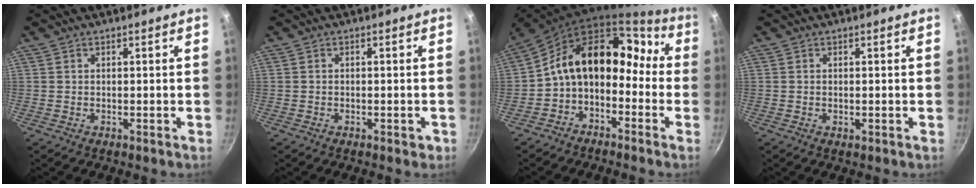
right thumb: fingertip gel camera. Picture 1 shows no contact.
{"total": 1.5, "force": [-0.7, 0.8, 1.0], "torque": [-0.015, 0.006, -0.006]}
{"total": 15.3, "force": [-2.8, 11.0, 10.2], "torque": [-0.129, 0.088, -0.073]}
{"total": 0.7, "force": [0.0, 0.3, 0.6], "torque": [-0.009, 0.000, -0.001]}